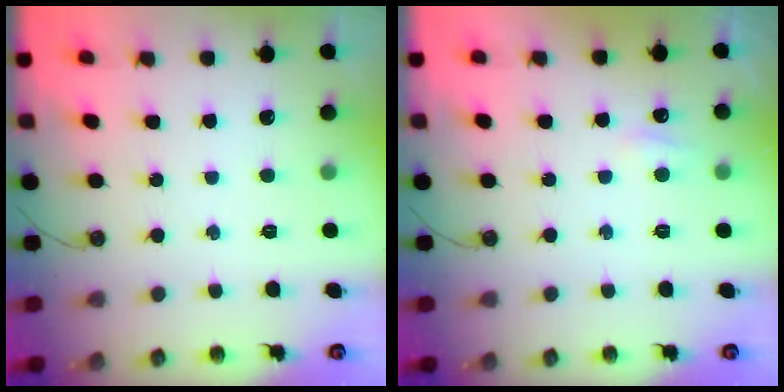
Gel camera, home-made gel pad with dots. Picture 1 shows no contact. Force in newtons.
{"total": 3.7, "press": 3.7, "slide": 0.5}